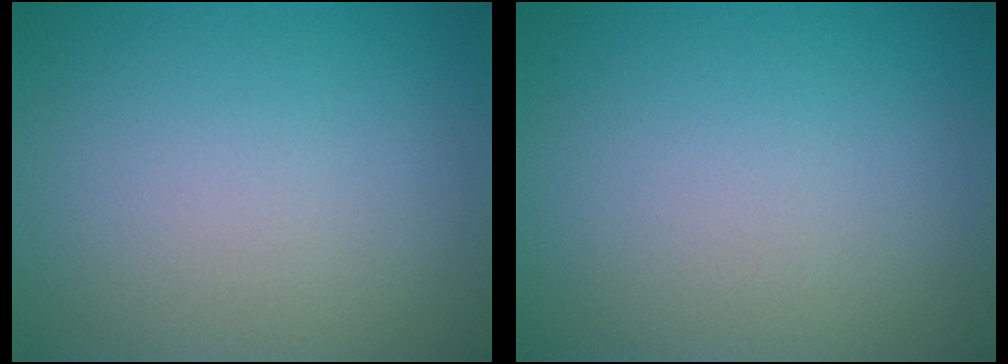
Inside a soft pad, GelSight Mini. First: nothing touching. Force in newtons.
{"total": 0.0}